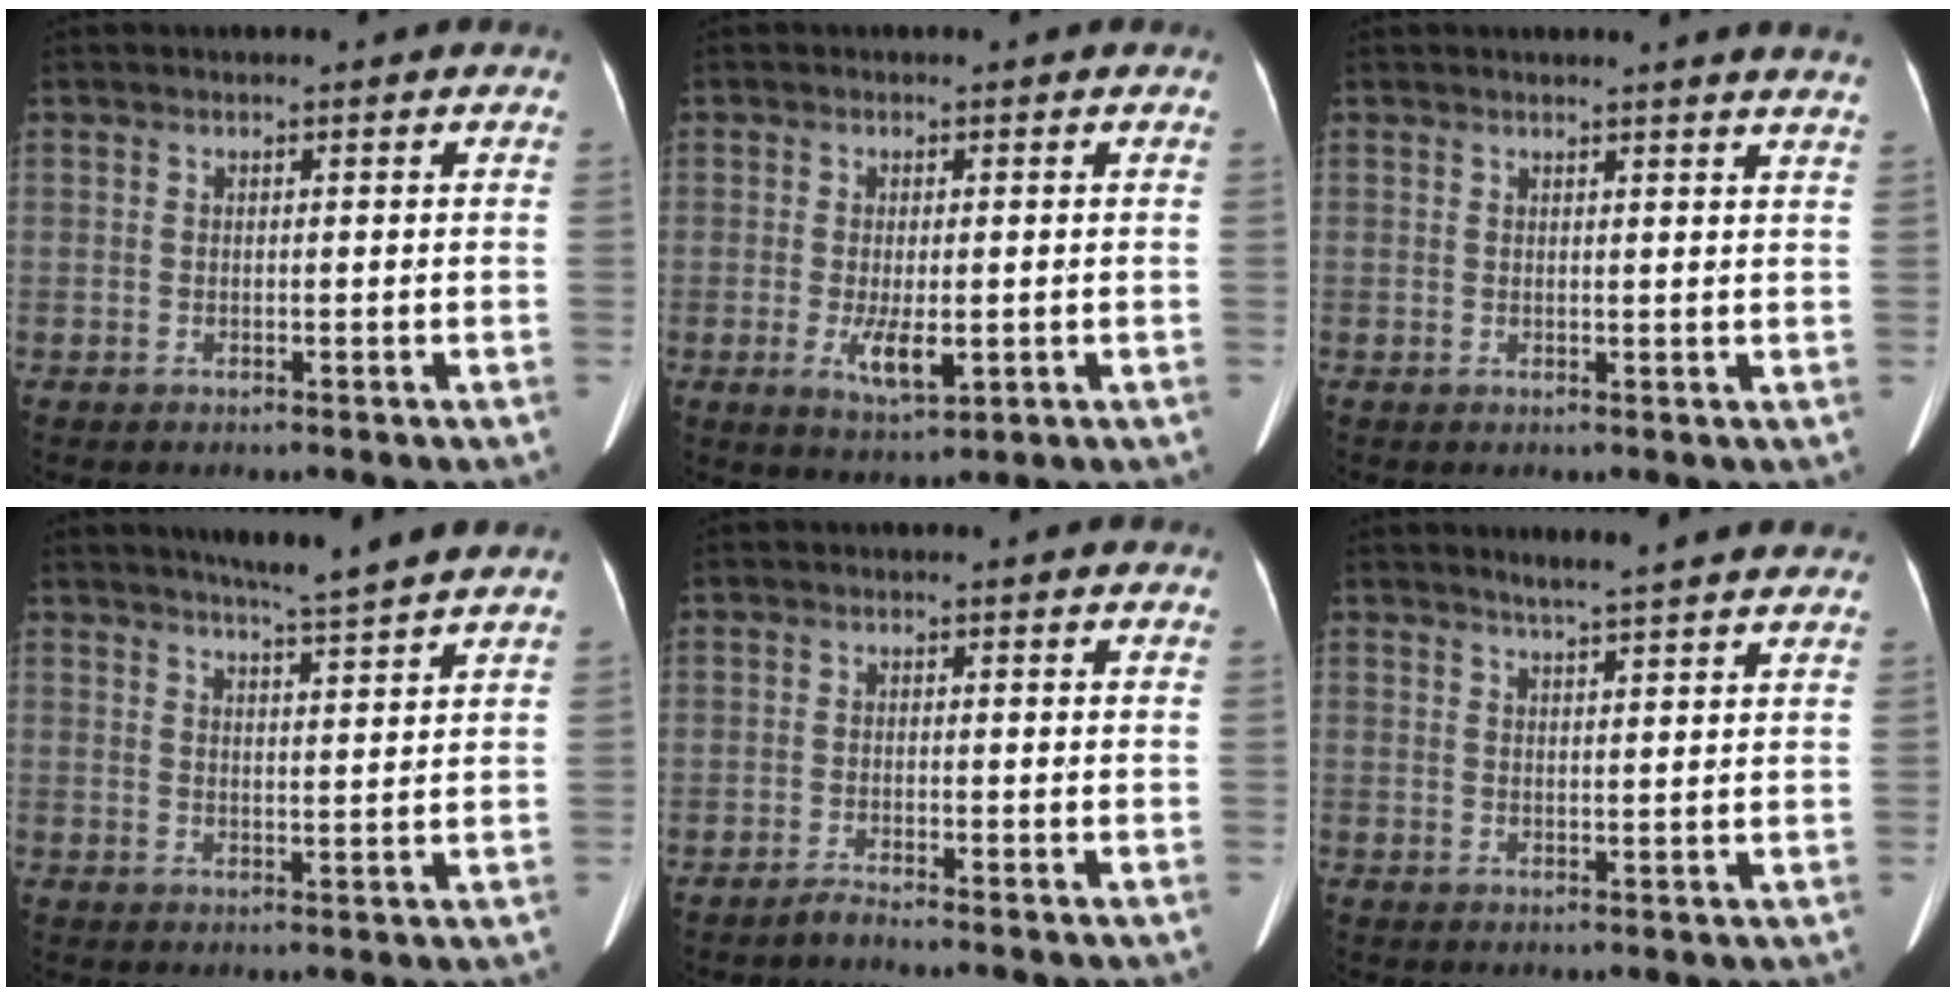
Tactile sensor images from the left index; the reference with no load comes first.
{"total": 4.7, "force": [-1.0, 1.6, 4.3], "torque": [-0.083, -0.010, -0.010]}
{"total": 6.5, "force": [6.1, -0.7, 2.2], "torque": [-0.022, -0.018, 0.044]}
{"total": 6.9, "force": [6.1, -1.3, 3.0], "torque": [-0.048, -0.005, 0.084]}
{"total": 1.6, "force": [-1.5, -0.3, 0.3], "torque": [-0.012, -0.004, -0.028]}
{"total": 9.4, "force": [8.4, 0.2, 4.2], "torque": [-0.058, 0.013, 0.094]}